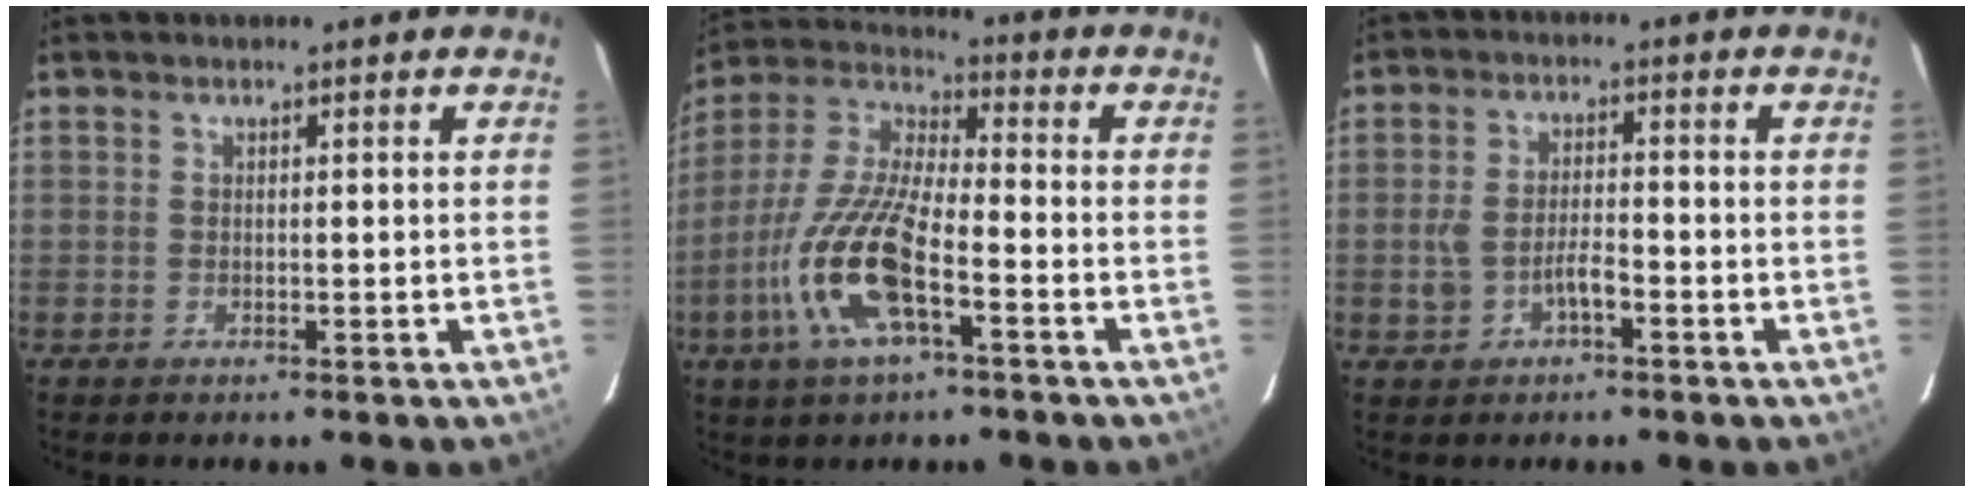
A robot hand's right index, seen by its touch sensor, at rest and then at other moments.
{"total": 16.2, "force": [-6.6, 4.9, 14.0], "torque": [-0.300, -0.012, -0.133]}
{"total": 5.1, "force": [-2.2, 2.5, 3.9], "torque": [-0.086, 0.006, -0.036]}